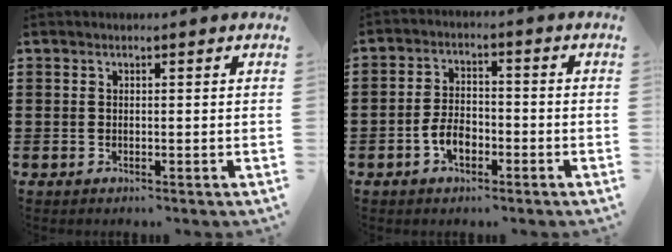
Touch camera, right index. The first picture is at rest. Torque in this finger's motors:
{"motor_torque": [1.66, 0.47, 0.59, 0.12]}